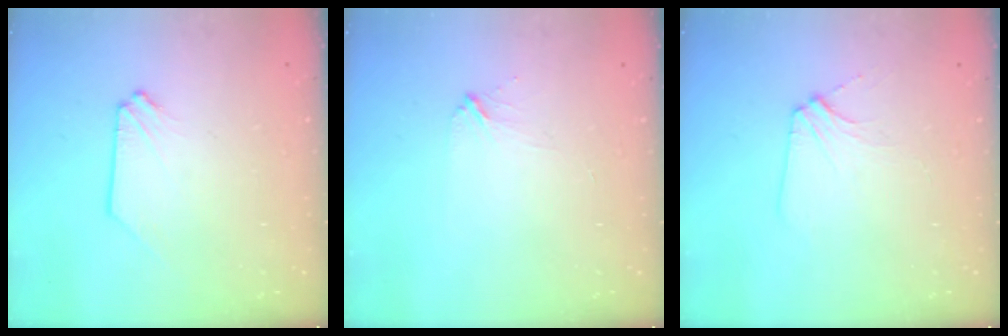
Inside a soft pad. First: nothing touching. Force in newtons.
{"total": 2.1, "press": 2.1, "slide": 0.1}
{"total": 4.4, "press": 4.3, "slide": 0.5}